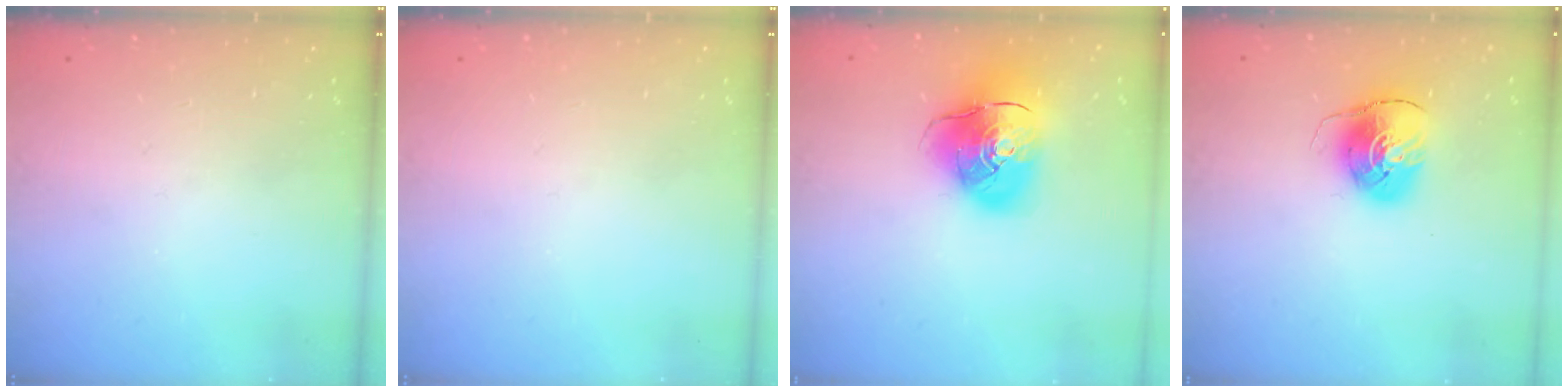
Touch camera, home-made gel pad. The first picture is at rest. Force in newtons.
{"total": 0.0}
{"total": 17.0, "press": 16.8, "slide": 2.6}
{"total": 7.9, "press": 7.9, "slide": 0.7}